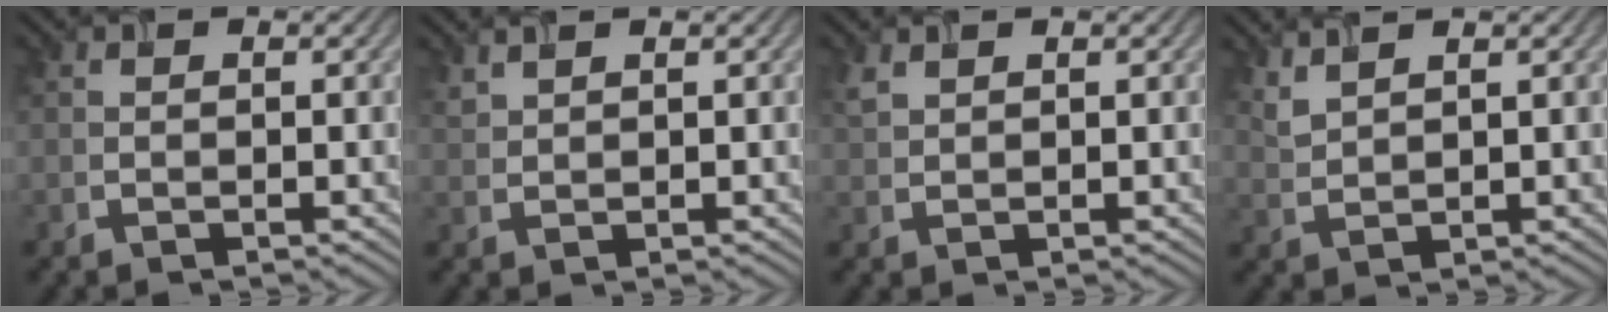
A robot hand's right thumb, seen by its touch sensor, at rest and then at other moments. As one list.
[{"total": 1.7, "force": [1.5, 0.4, 0.6], "torque": [-0.023, 0.005, 0.038]}, {"total": 1.6, "force": [1.2, 0.7, 0.8], "torque": [-0.027, 0.001, 0.031]}, {"total": 2.8, "force": [2.4, 0.5, 1.4], "torque": [-0.038, 0.003, 0.058]}]